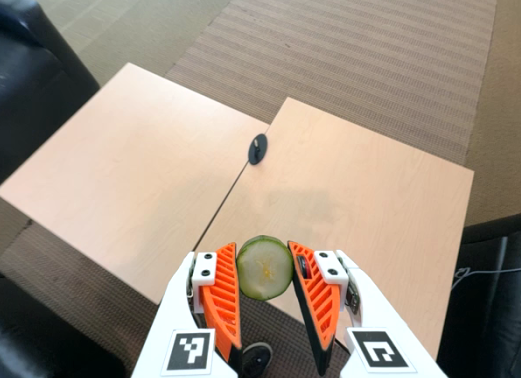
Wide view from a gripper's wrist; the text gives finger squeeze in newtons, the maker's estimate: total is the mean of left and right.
{"total": 11.0, "left": 11.1, "right": 11.0}